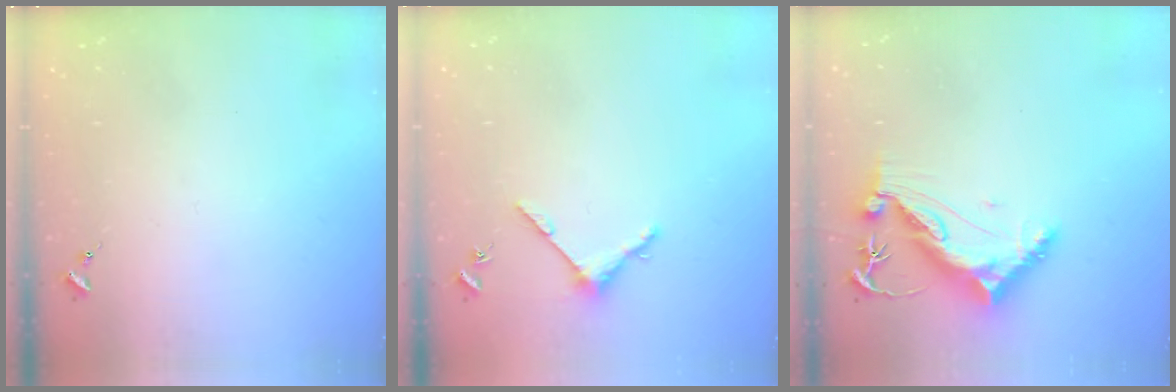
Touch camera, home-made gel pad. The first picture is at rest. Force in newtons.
{"total": 4.8, "press": 4.8, "slide": 0.6}
{"total": 9.9, "press": 9.8, "slide": 1.1}